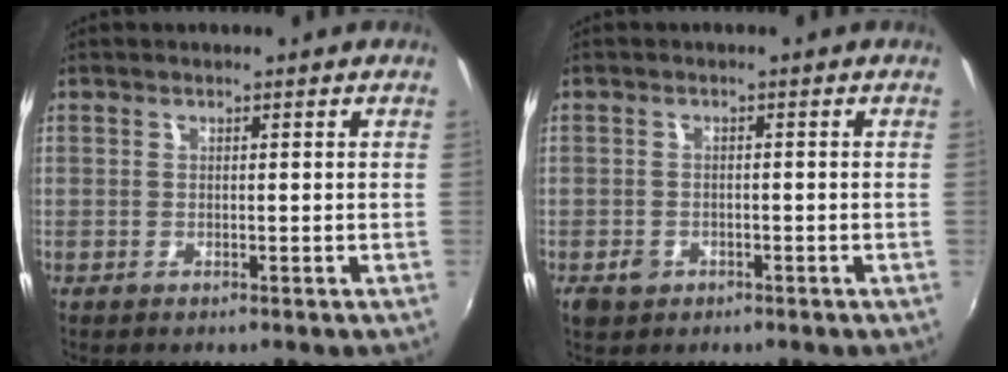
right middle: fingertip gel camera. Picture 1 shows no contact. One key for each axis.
{"total": 2.7, "fx": -1.5, "fy": 2.1, "fz": 1.0, "tx": -0.022, "ty": -0.001, "tz": -0.024}